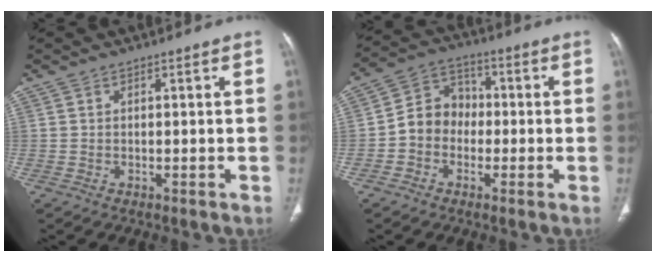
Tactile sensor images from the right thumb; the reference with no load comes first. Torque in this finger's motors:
{"motor_torque": [1.02, 1.24, 0.98, -0.57, 0.01]}